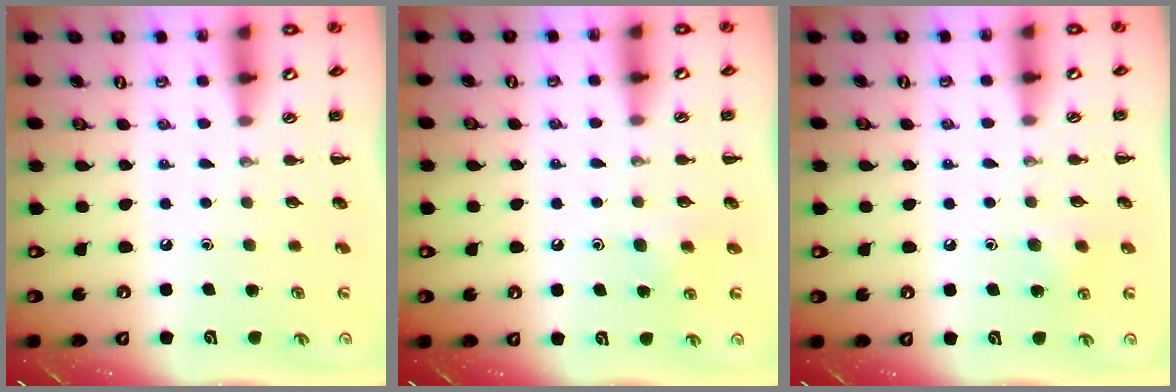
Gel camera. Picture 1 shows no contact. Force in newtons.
{"total": 4.8, "press": 4.5, "slide": 1.7}
{"total": 5.4, "press": 5.1, "slide": 1.7}